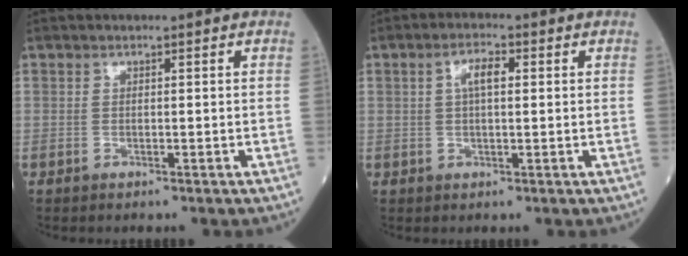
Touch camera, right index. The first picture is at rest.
{"total": 3.5, "force": [0.9, 1.1, 3.2], "torque": [-0.062, 0.010, 0.015]}